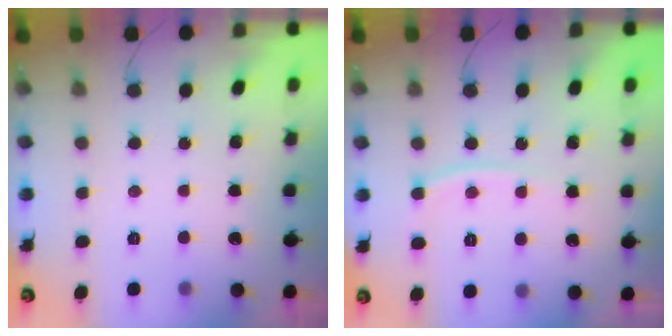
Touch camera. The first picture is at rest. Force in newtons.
{"total": 8.0, "press": 7.9, "slide": 1.1}